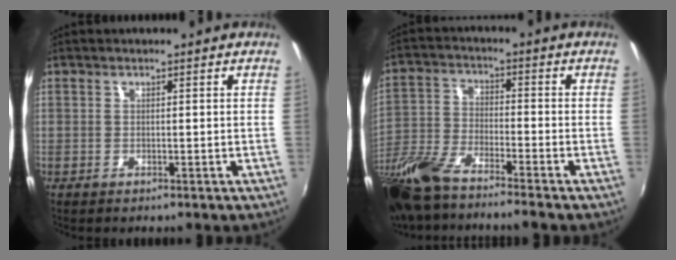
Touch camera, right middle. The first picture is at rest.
{"total": 15.0, "force": [-11.8, 2.5, 9.0], "torque": [-0.204, -0.039, -0.232]}